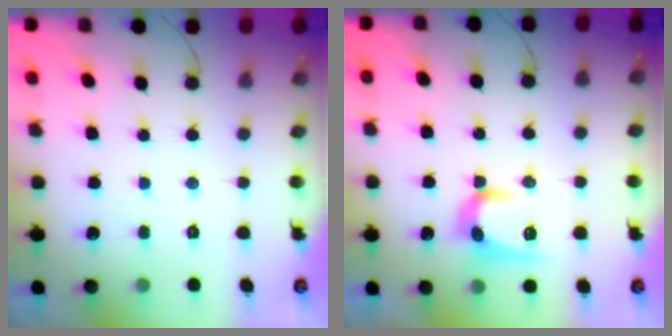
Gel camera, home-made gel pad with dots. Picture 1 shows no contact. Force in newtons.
{"total": 9.8, "press": 9.8, "slide": 0.7}